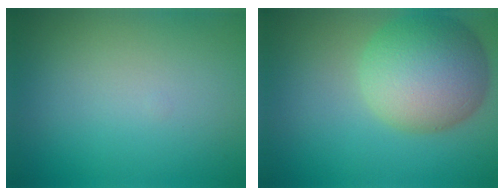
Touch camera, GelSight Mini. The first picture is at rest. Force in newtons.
{"total": 9.0, "press": 9.0, "slide": 0.5}